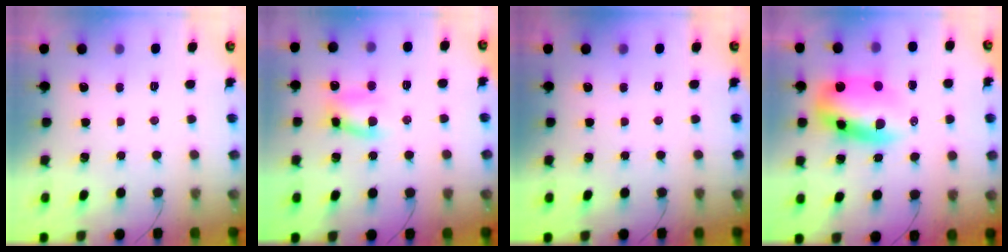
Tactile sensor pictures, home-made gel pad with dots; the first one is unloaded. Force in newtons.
{"total": 8.1, "press": 8.1, "slide": 0.6}
{"total": 0.0}
{"total": 11.1, "press": 10.7, "slide": 3.0}